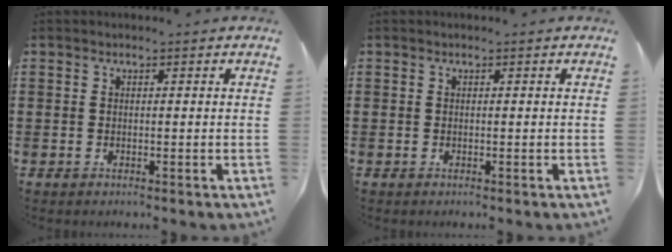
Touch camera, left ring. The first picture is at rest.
{"total": 0.0}